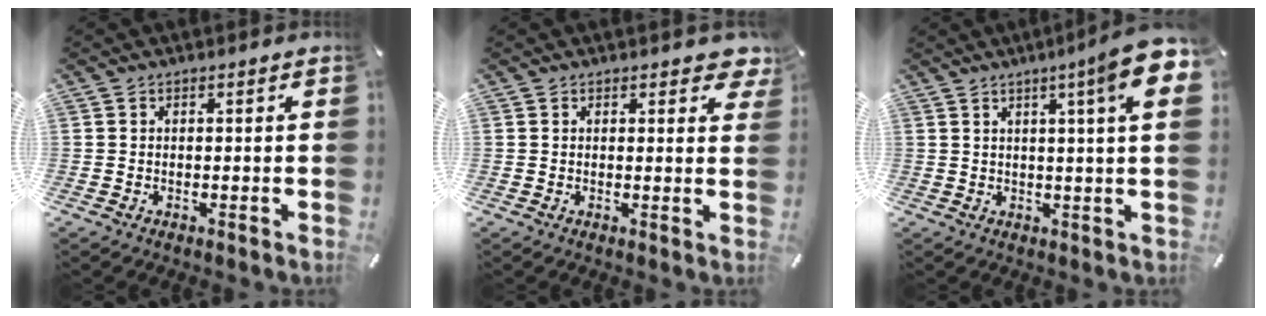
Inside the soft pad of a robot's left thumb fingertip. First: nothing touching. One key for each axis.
{"total": 3.0, "fx": 2.0, "fy": 1.5, "fz": 1.6, "tx": -0.014, "ty": -0.005, "tz": 0.031}
{"total": 11.2, "fx": 4.8, "fy": 0.3, "fz": 10.2, "tx": -0.153, "ty": -0.026, "tz": 0.070}